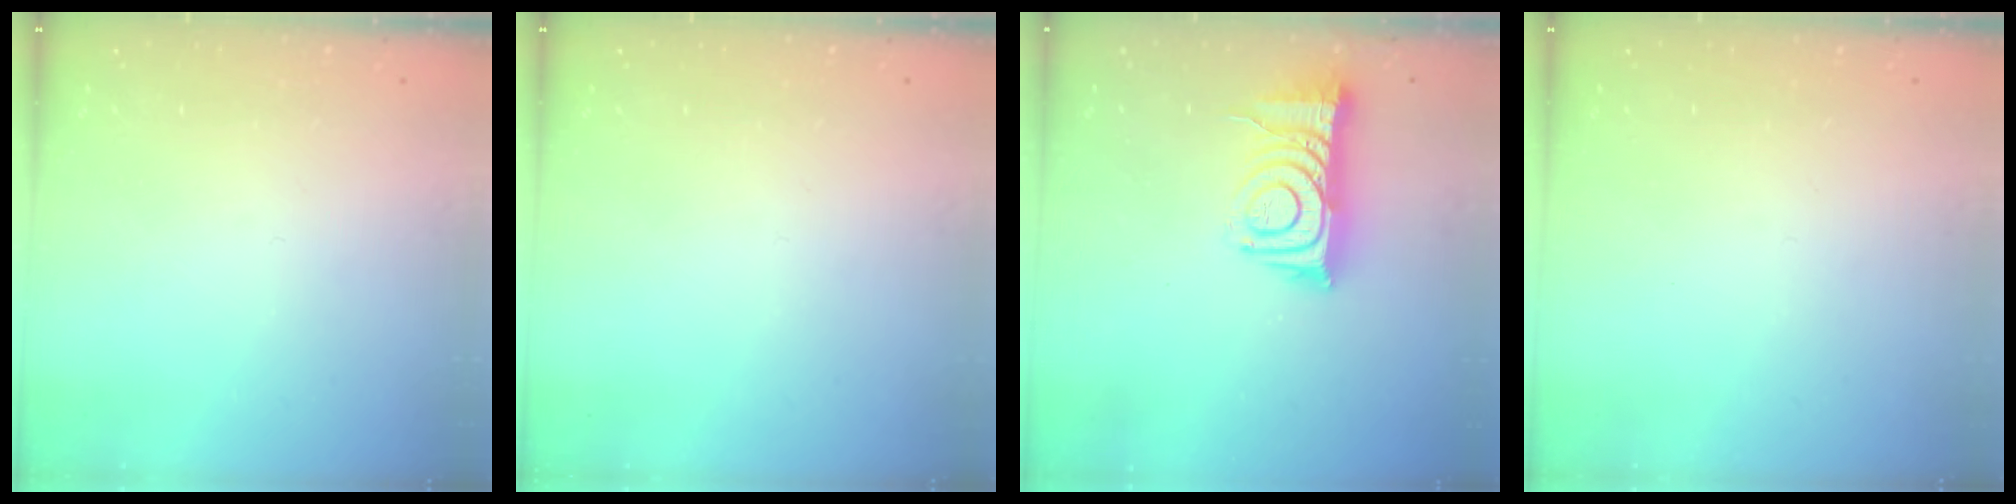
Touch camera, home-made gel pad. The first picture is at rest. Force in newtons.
{"total": 0.0}
{"total": 11.4, "press": 11.3, "slide": 1.0}
{"total": 0.0}